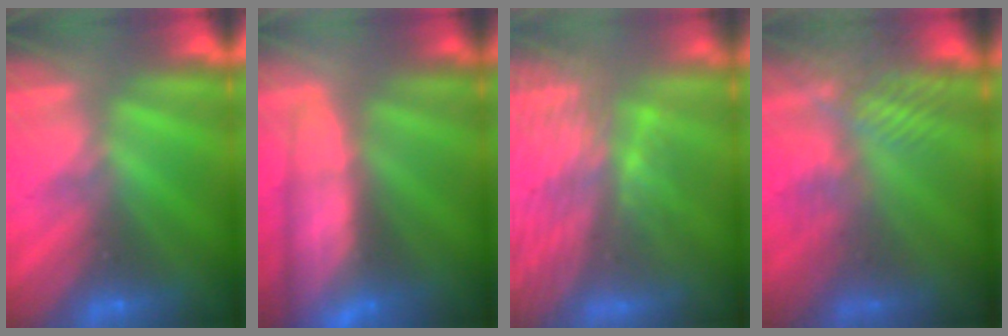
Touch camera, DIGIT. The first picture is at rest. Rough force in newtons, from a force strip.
{"total": 5.7}
{"total": 8.0}
{"total": 3.7}